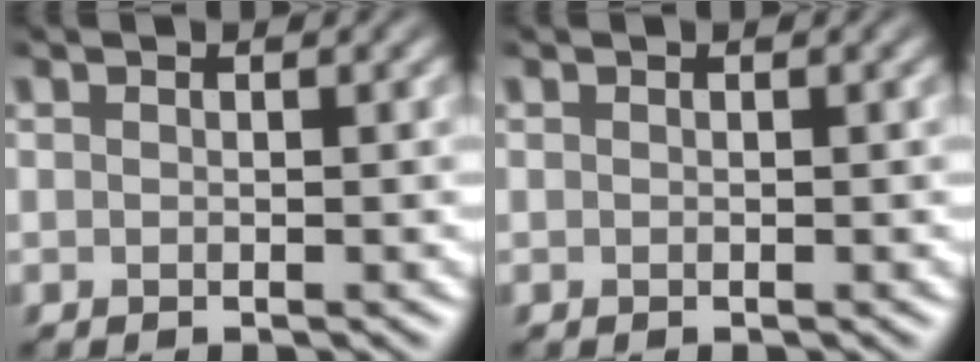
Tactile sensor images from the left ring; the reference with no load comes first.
{"total": 0.0}